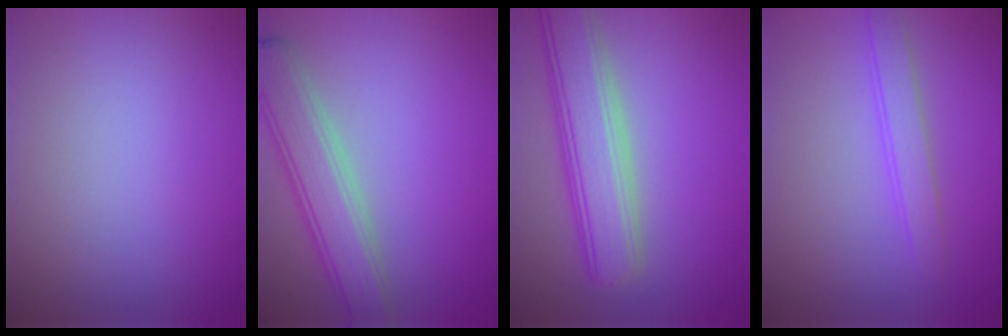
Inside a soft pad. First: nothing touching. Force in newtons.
{"total": 5.2, "press": 5.2, "slide": 0.4}
{"total": 6.7, "press": 6.6, "slide": 0.6}
{"total": 2.1, "press": 2.1, "slide": 0.1}